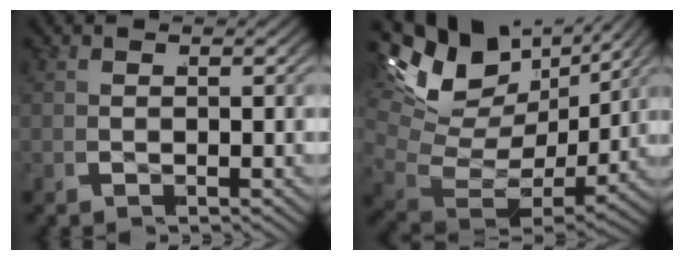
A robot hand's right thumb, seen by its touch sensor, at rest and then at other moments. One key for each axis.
{"total": 9.2, "fx": 1.4, "fy": 6.1, "fz": 6.8, "tx": -0.161, "ty": -0.031, "tz": 0.035}